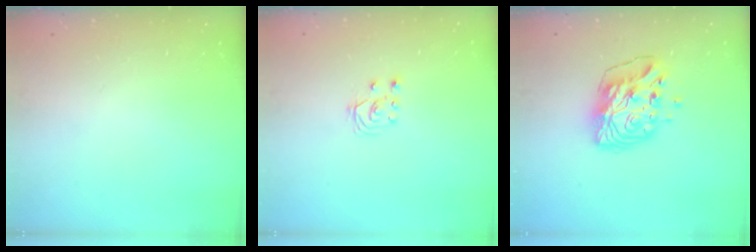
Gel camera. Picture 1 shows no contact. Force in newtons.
{"total": 2.8, "press": 2.7, "slide": 0.7}
{"total": 12.2, "press": 12.1, "slide": 1.2}